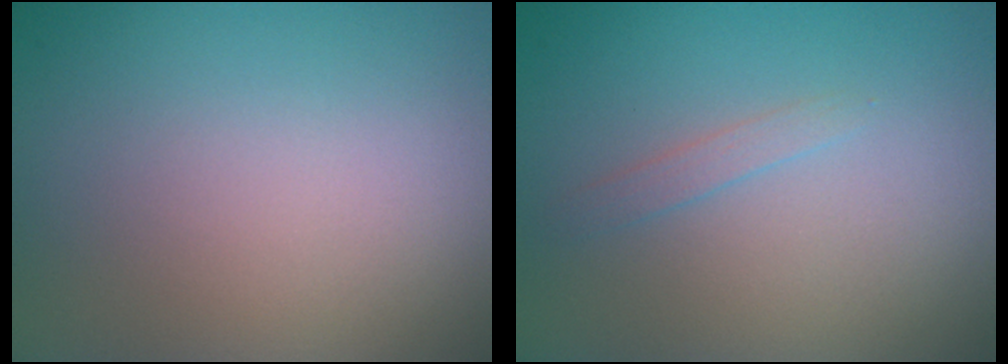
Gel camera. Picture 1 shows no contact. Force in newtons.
{"total": 0.8, "press": 0.8, "slide": 0.1}